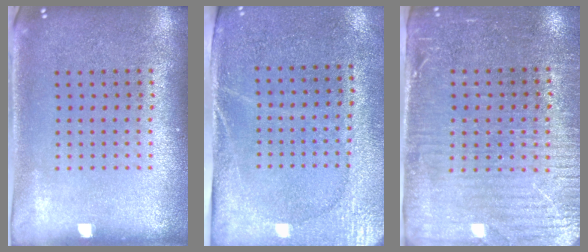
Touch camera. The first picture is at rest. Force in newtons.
{"total": 2.7, "press": 2.3, "slide": 1.4}
{"total": 3.6, "press": 3.0, "slide": 2.0}